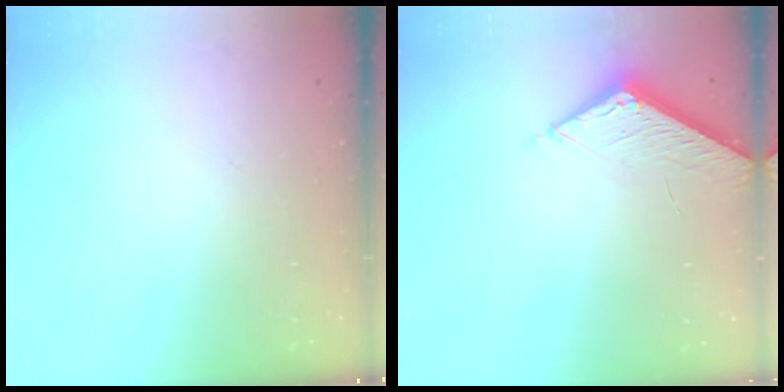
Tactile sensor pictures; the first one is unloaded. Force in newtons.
{"total": 6.1, "press": 6.1, "slide": 0.6}